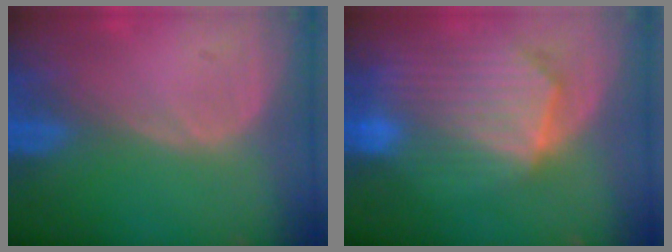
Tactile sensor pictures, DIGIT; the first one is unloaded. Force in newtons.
{"total": 10.3, "press": 8.9, "slide": 5.2}